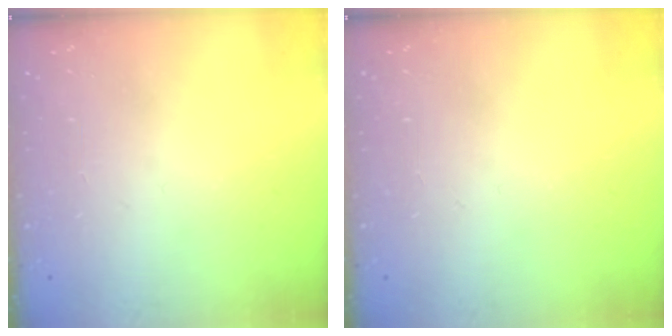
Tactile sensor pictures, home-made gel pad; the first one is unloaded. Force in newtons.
{"total": 0.0}